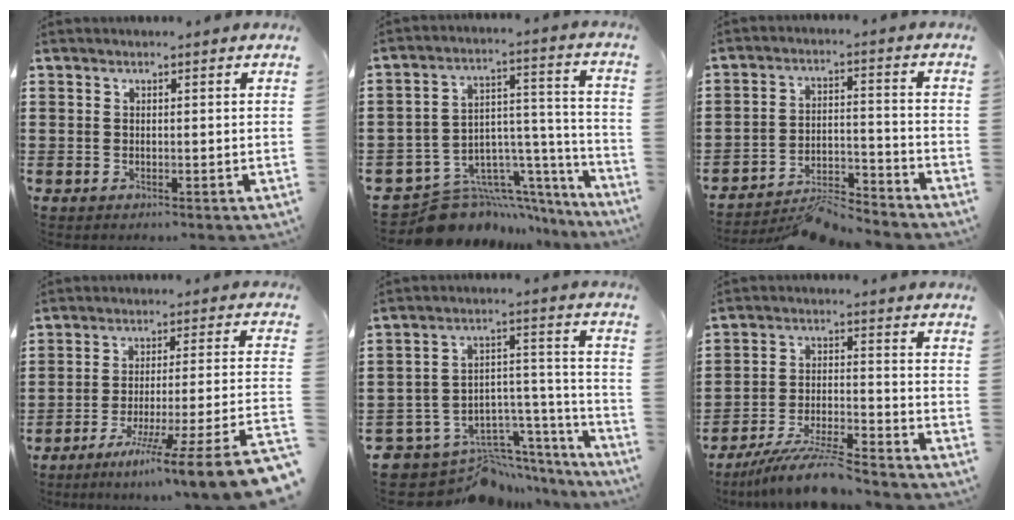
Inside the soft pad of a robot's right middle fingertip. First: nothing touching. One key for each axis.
{"total": 10.3, "fx": -8.5, "fy": 5.4, "fz": 2.1, "tx": -0.027, "ty": 0.027, "tz": -0.146}
{"total": 6.3, "fx": -6.0, "fy": 0.8, "fz": 1.7, "tx": -0.030, "ty": 0.011, "tz": -0.119}
{"total": 8.7, "fx": -5.9, "fy": -1.0, "fz": 6.3, "tx": -0.108, "ty": -0.022, "tz": -0.123}
{"total": 7.0, "fx": -5.7, "fy": 4.0, "fz": 0.9, "tx": -0.019, "ty": -0.002, "tz": -0.100}
{"total": 8.6, "fx": -7.8, "fy": 0.4, "fz": 3.5, "tx": -0.069, "ty": 0.003, "tz": -0.151}